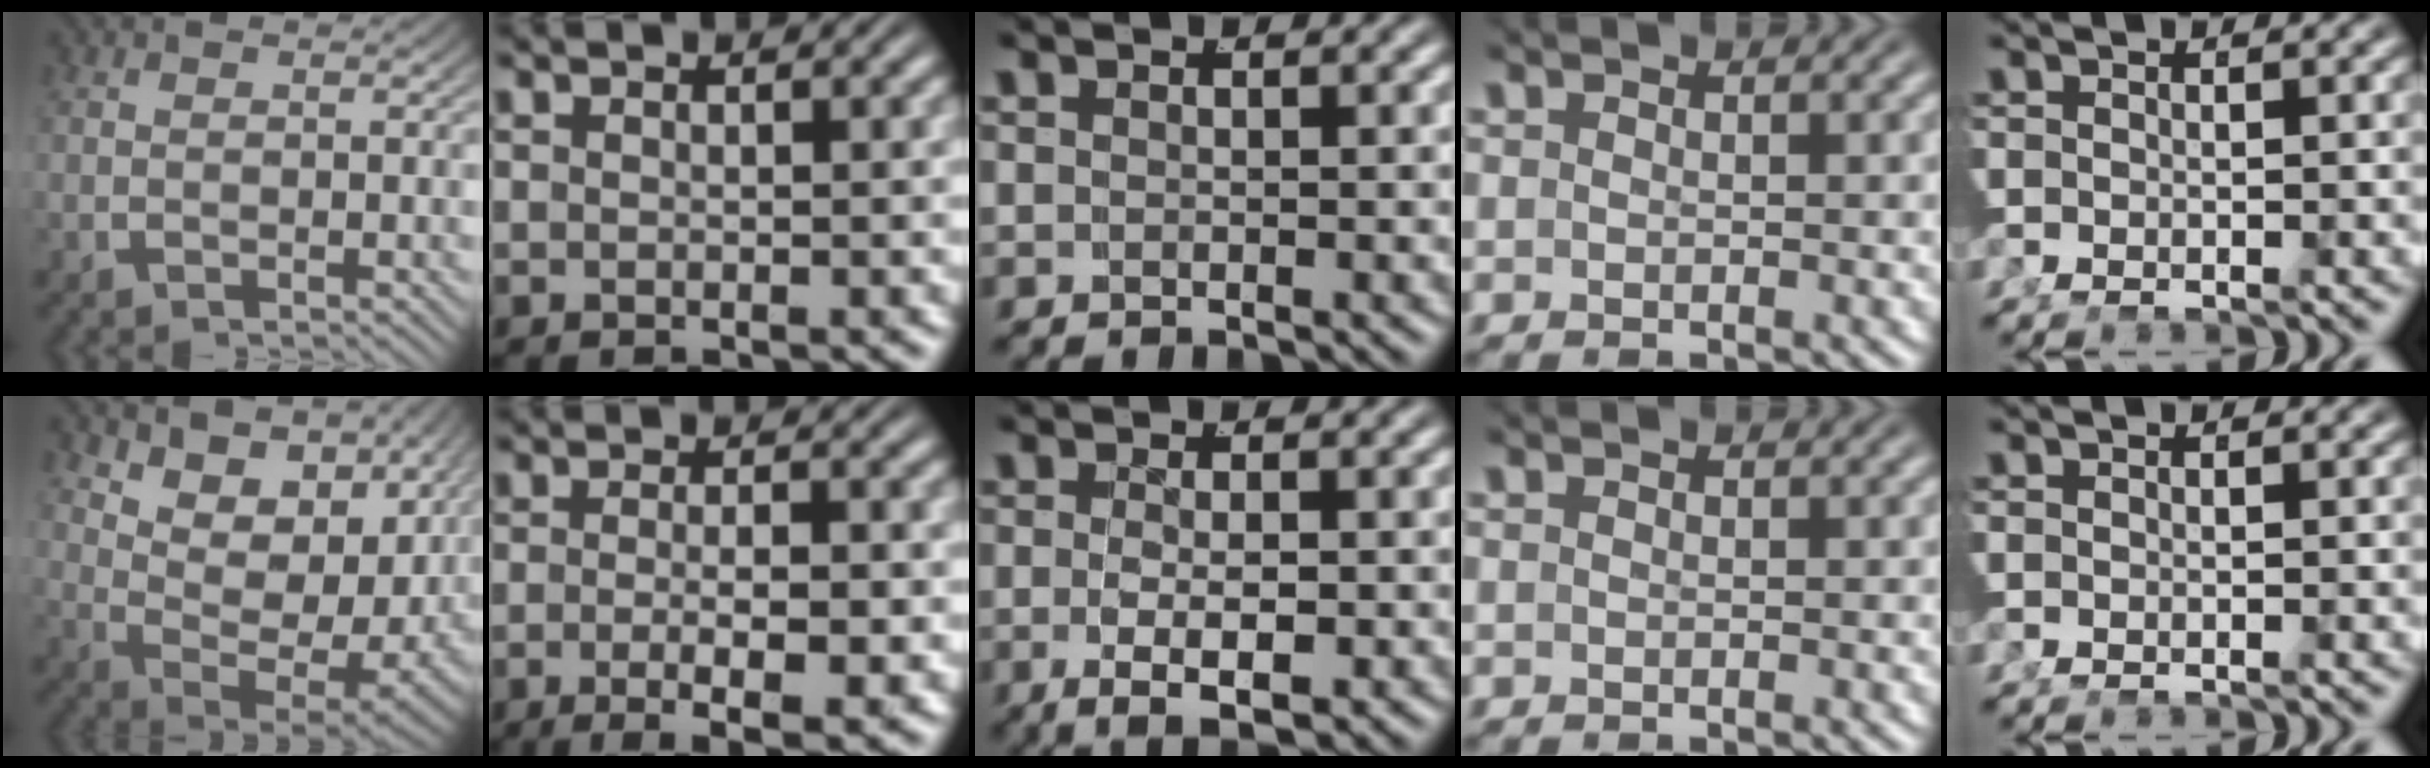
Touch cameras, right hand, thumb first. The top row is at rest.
{"thumb": {"total": 12.2, "force": [2.5, 7.4, 9.3], "torque": [-0.168, -0.030, 0.051]}, "index": {"total": 5.3, "force": [-2.9, 1.3, 4.3], "torque": [-0.067, -0.016, -0.038]}, "middle": {"total": 4.4, "force": [-1.8, 1.4, 3.8], "torque": [-0.073, -0.023, -0.013]}}